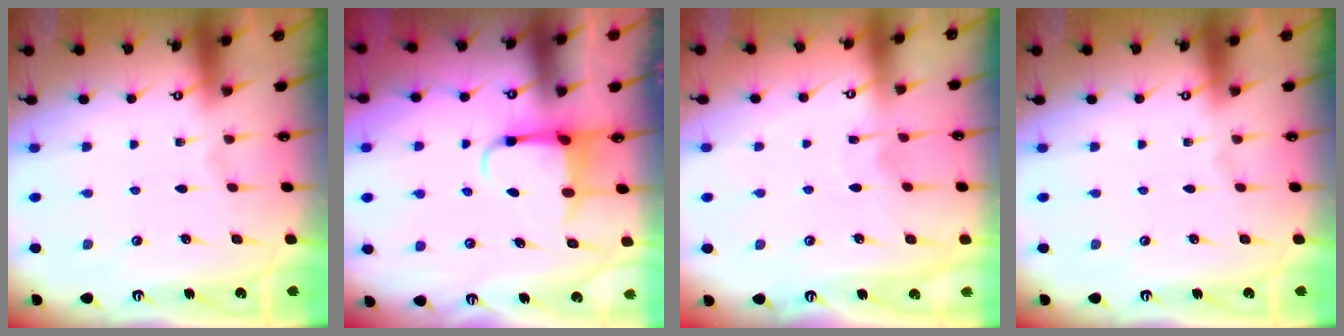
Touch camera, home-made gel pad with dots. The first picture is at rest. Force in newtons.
{"total": 3.9, "press": 3.8, "slide": 0.9}
{"total": 3.9, "press": 3.9, "slide": 0.3}
{"total": 0.0}